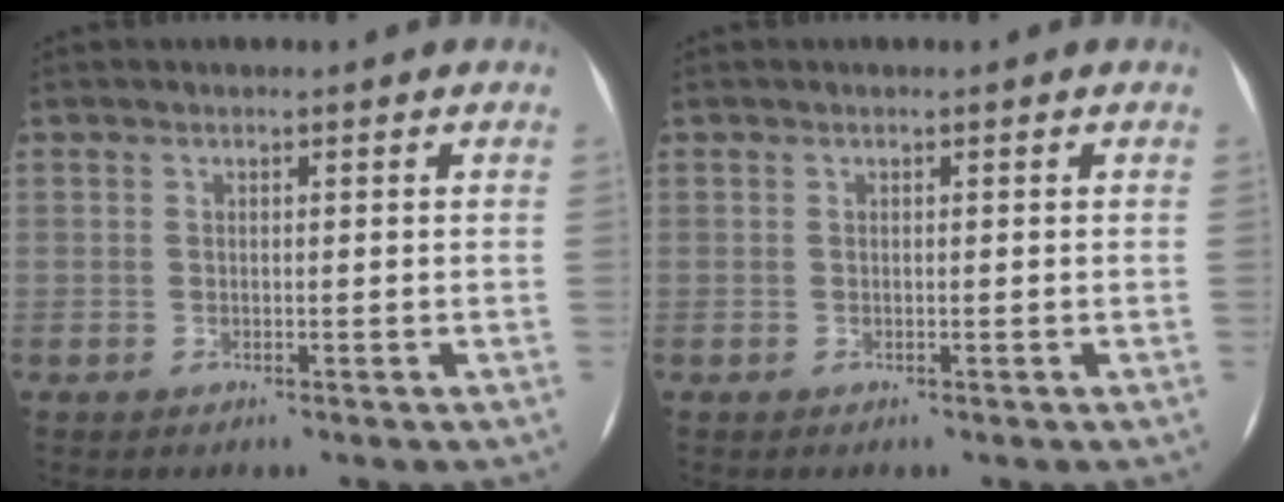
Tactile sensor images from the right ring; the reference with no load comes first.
{"total": 0.0}